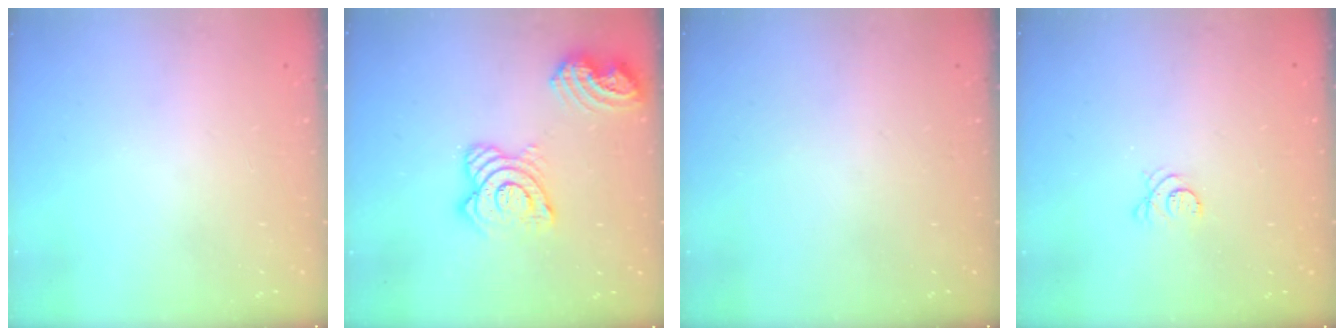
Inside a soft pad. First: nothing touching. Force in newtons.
{"total": 17.1, "press": 17.0, "slide": 1.9}
{"total": 0.0}
{"total": 3.9, "press": 3.8, "slide": 0.6}